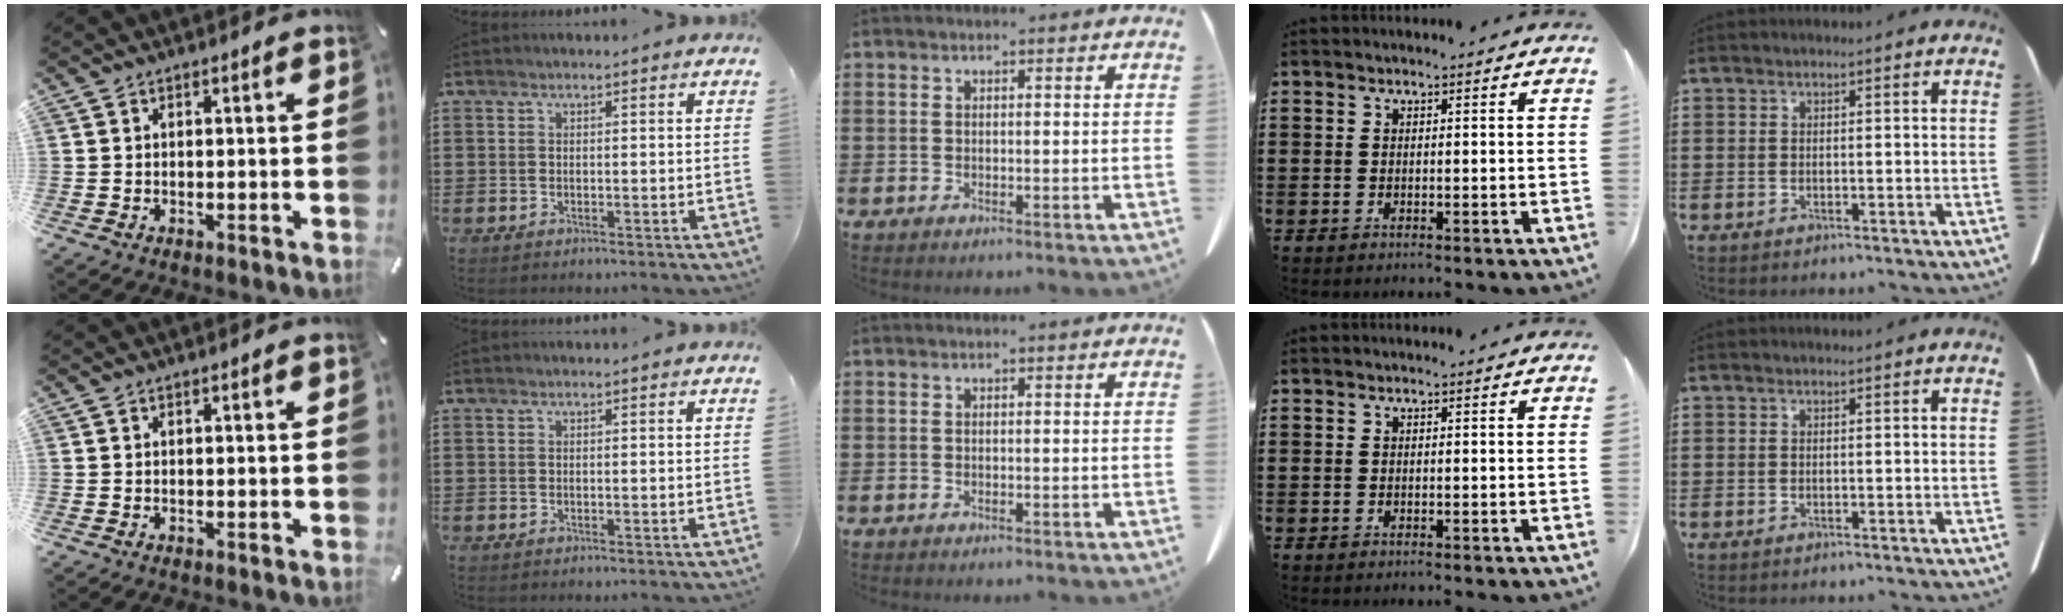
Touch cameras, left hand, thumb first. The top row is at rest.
{}